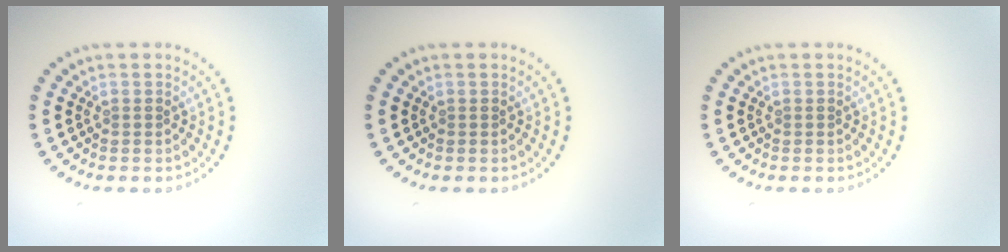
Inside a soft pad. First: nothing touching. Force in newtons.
{"total": 0.0}
{"total": 0.0}